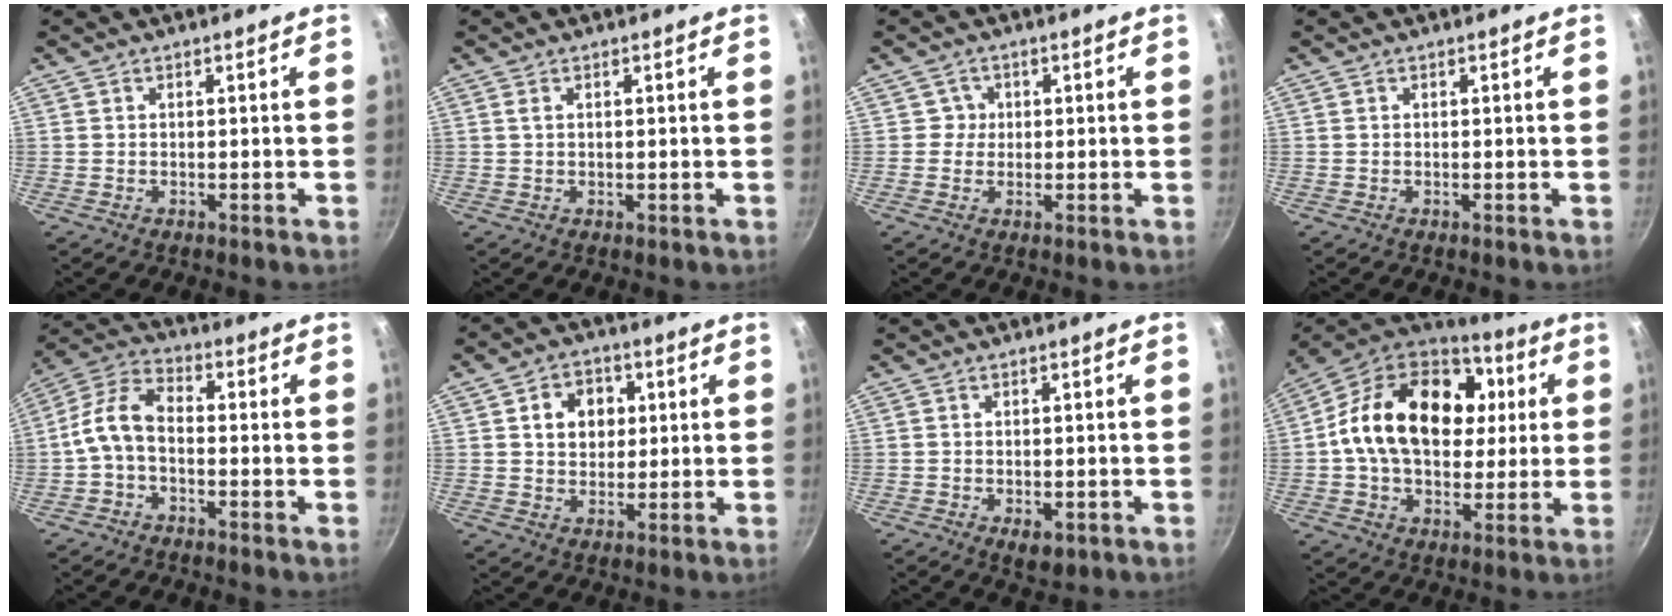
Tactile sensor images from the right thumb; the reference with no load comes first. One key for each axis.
{"total": 0.9, "fx": 0.3, "fy": 0.3, "fz": 0.7, "tx": -0.012, "ty": 0.000, "tz": 0.005}
{"total": 2.3, "fx": 0.4, "fy": 2.3, "fz": 0.1, "tx": 0.018, "ty": 0.004, "tz": 0.002}
{"total": 0.0}
{"total": 8.4, "fx": -1.7, "fy": 5.1, "fz": 6.4, "tx": -0.125, "ty": 0.039, "tz": -0.050}
{"total": 8.1, "fx": 2.0, "fy": 6.6, "fz": 4.3, "tx": -0.039, "ty": 0.005, "tz": 0.027}
{"total": 3.7, "fx": -1.3, "fy": 2.0, "fz": 2.8, "tx": -0.034, "ty": -0.004, "tz": -0.013}
{"total": 25.6, "fx": 4.1, "fy": 17.8, "fz": 17.9, "tx": -0.281, "ty": 0.022, "tz": 0.060}